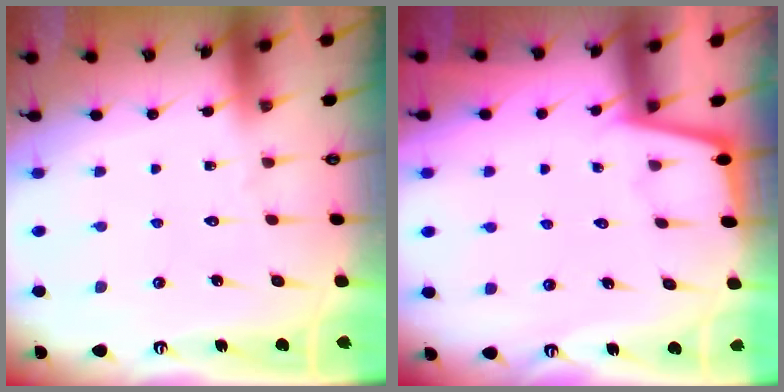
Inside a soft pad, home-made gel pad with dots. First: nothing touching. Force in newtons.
{"total": 1.9, "press": 1.8, "slide": 0.3}